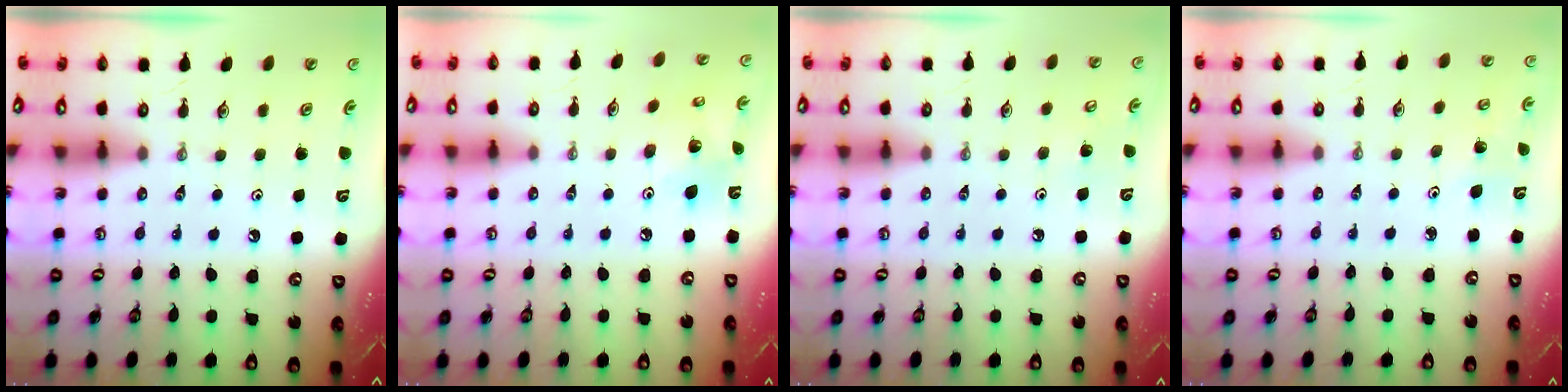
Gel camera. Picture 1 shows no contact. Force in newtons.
{"total": 9.0, "press": 9.0, "slide": 0.4}
{"total": 4.0, "press": 3.9, "slide": 0.4}
{"total": 2.9, "press": 2.8, "slide": 0.8}